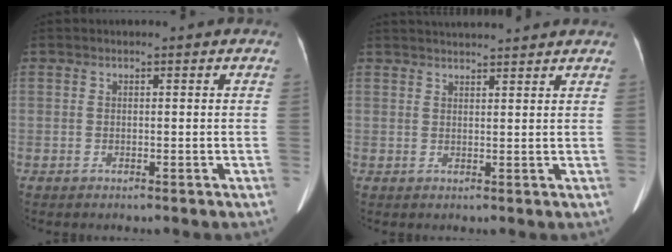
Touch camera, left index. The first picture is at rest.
{"total": 6.9, "force": [6.6, -0.3, 2.1], "torque": [-0.031, 0.033, 0.085]}